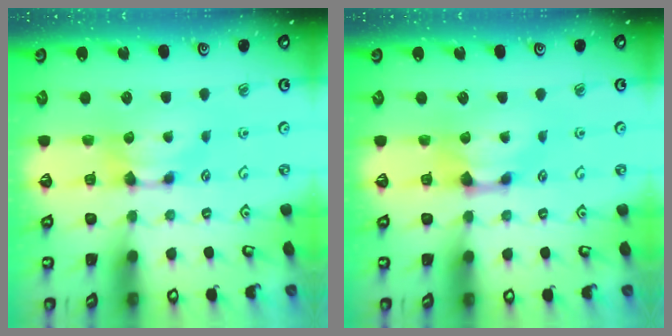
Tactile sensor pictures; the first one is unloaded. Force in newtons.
{"total": 0.8, "press": 0.2, "slide": 0.7}